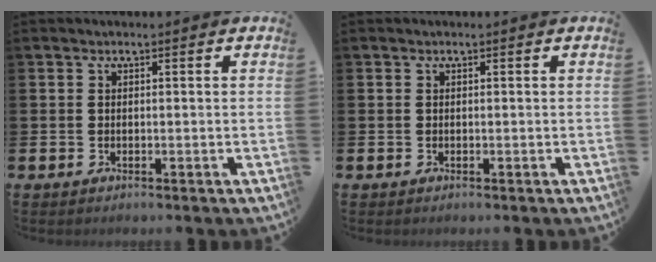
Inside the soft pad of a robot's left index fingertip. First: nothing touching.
{"total": 0.0}